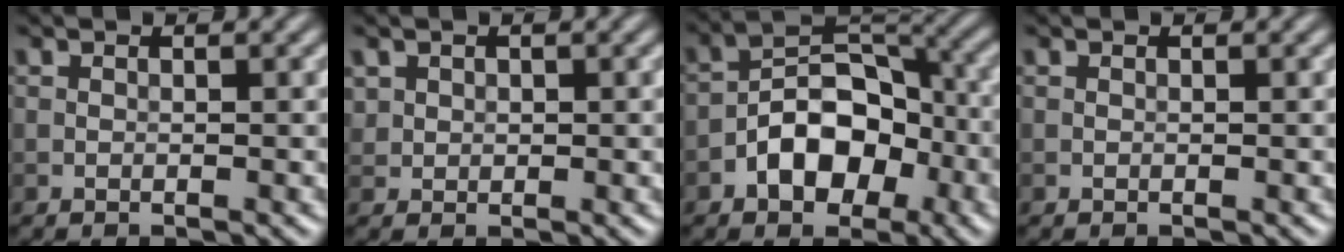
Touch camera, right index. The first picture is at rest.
{"total": 1.0, "force": [0.5, 0.9, 0.0], "torque": [0.001, -0.004, 0.014]}
{"total": 7.2, "force": [-2.8, 4.4, 4.9], "torque": [-0.064, 0.013, -0.053]}
{"total": 0.0}